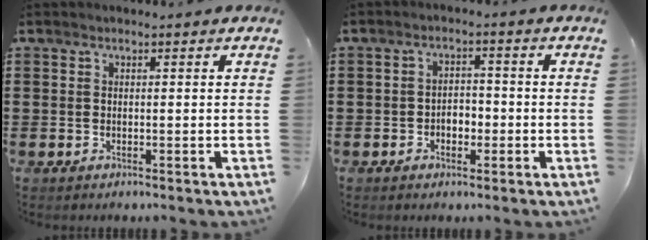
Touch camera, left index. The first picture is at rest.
{"total": 2.5, "force": [-1.1, 1.7, 1.5], "torque": [-0.031, 0.005, -0.027]}